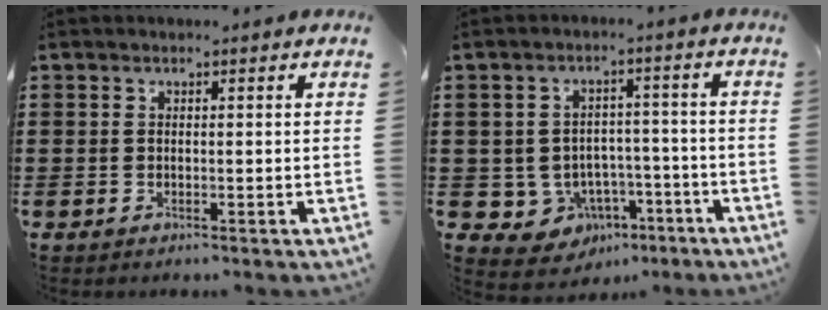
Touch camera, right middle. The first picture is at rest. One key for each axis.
{"total": 4.9, "fx": -2.5, "fy": 4.1, "fz": 1.1, "tx": -0.035, "ty": 0.014, "tz": -0.043}